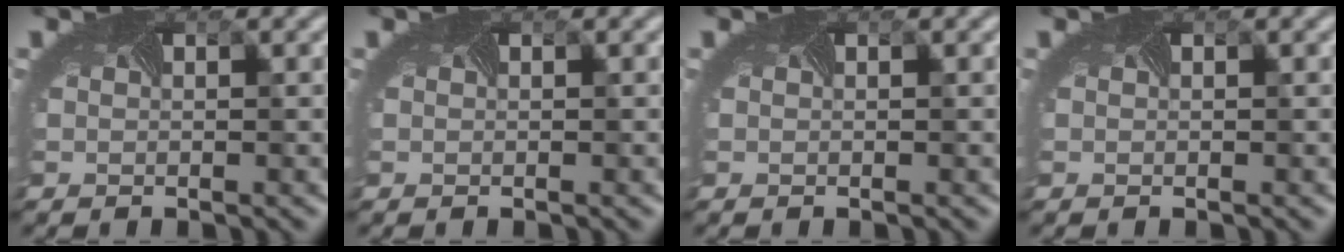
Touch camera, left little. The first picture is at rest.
{"total": 0.0}
{"total": 0.0}
{"total": 0.0}